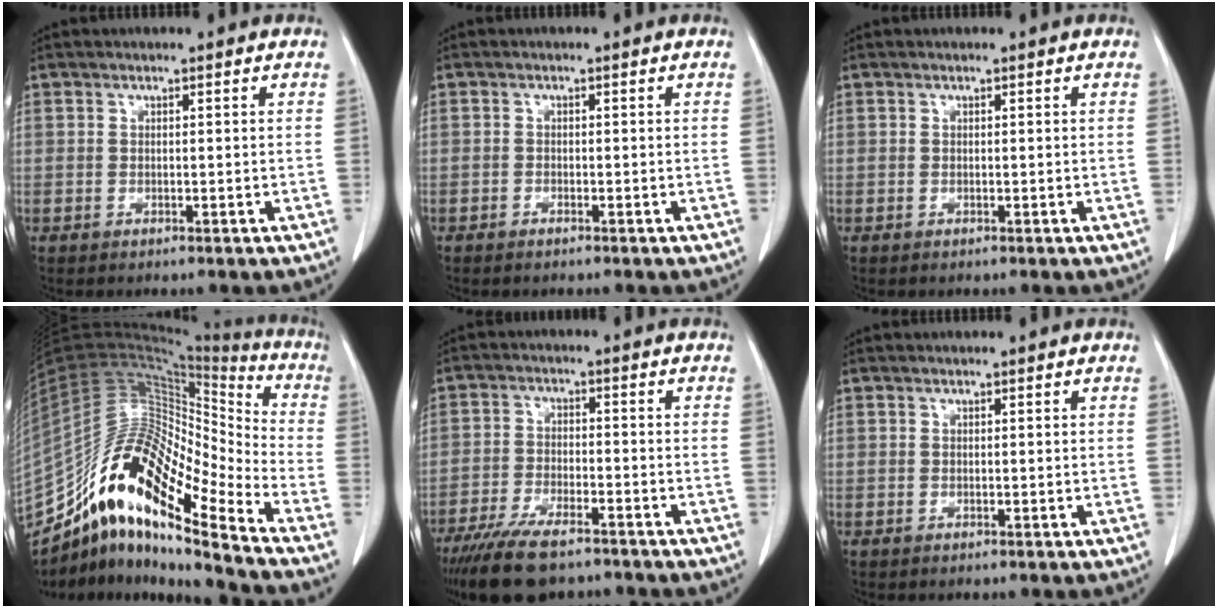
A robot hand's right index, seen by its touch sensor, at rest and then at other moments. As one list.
[{"total": 0.8, "force": [-0.7, 0.2, 0.3], "torque": [-0.009, 0.000, -0.010]}, {"total": 0.0}, {"total": 20.3, "force": [-14.4, 3.6, 13.7], "torque": [-0.275, 0.036, -0.265]}, {"total": 11.5, "force": [-8.9, 3.3, 6.4], "torque": [-0.112, -0.021, -0.149]}, {"total": 0.0}]